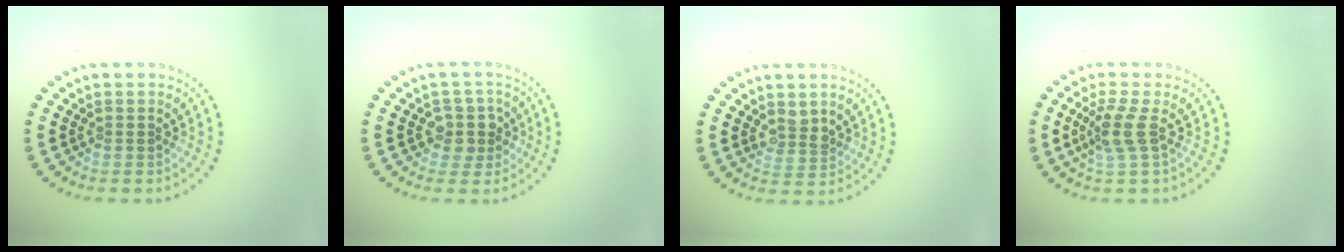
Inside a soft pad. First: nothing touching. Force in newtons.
{"total": 2.8, "press": 2.4, "slide": 1.4}
{"total": 1.8, "press": 1.5, "slide": 0.9}
{"total": 2.7, "press": 2.1, "slide": 1.7}